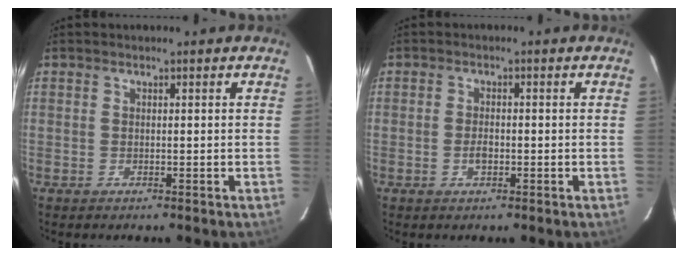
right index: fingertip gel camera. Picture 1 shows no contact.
{"total": 2.2, "force": [-0.8, 1.1, 1.7], "torque": [-0.035, 0.001, -0.013]}